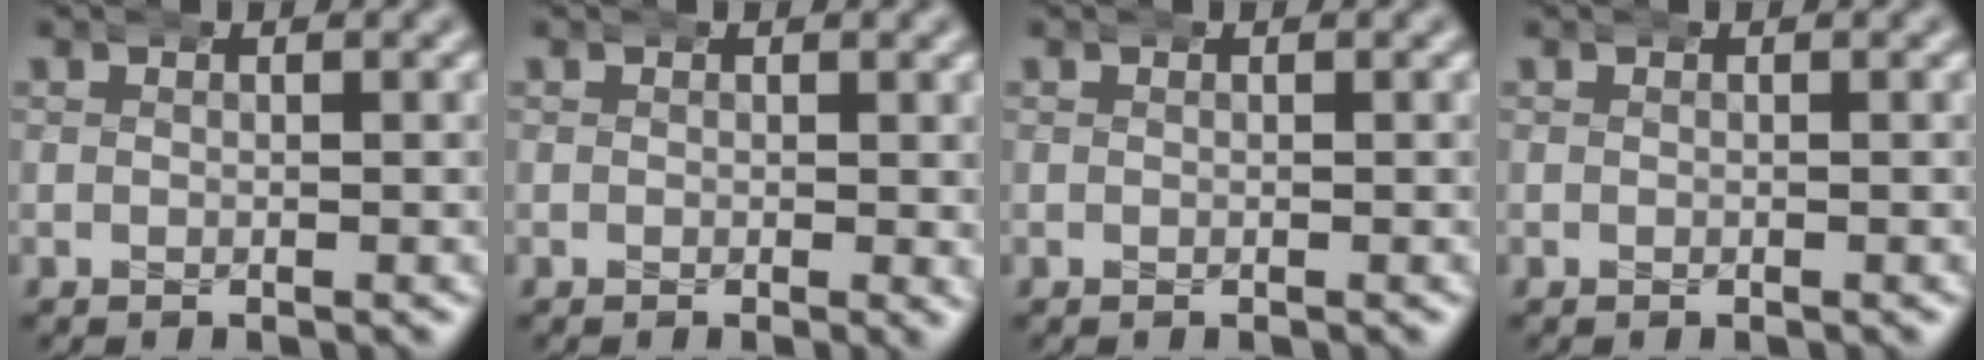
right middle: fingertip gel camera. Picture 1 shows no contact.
{"total": 0.8, "force": [0.3, 0.0, 0.7], "torque": [-0.005, -0.001, 0.003]}
{"total": 0.0}
{"total": 0.0}